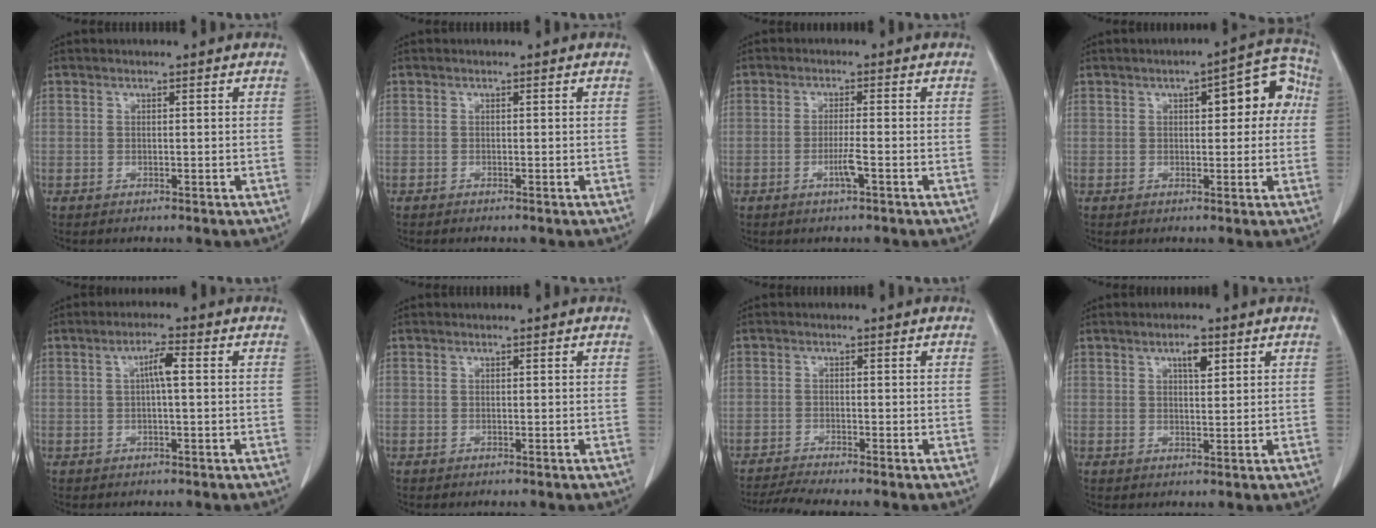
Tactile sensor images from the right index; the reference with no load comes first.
{"total": 0.0}
{"total": 2.7, "force": [-1.1, -0.2, 2.5], "torque": [-0.048, -0.002, -0.021]}
{"total": 9.0, "force": [2.0, 3.2, 8.1], "torque": [-0.088, 0.038, 0.019]}
{"total": 3.2, "force": [0.4, 0.3, 3.1], "torque": [-0.058, 0.006, 0.006]}
{"total": 0.0}
{"total": 3.8, "force": [-3.5, -1.3, 1.0], "torque": [-0.026, -0.018, -0.065]}
{"total": 2.8, "force": [1.5, 0.8, 2.3], "torque": [-0.040, 0.000, 0.024]}